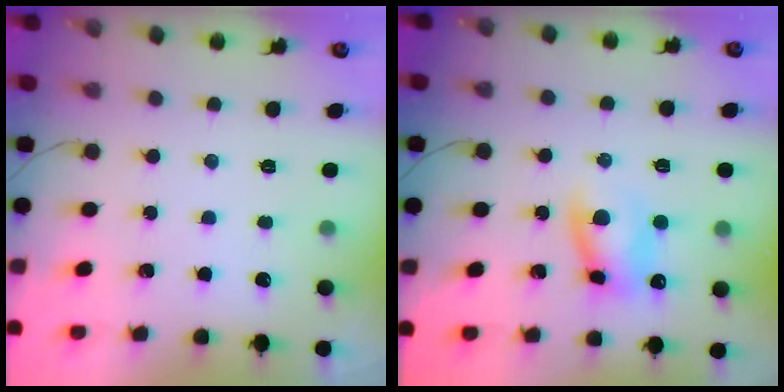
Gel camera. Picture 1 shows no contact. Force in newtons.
{"total": 9.0, "press": 8.9, "slide": 1.4}